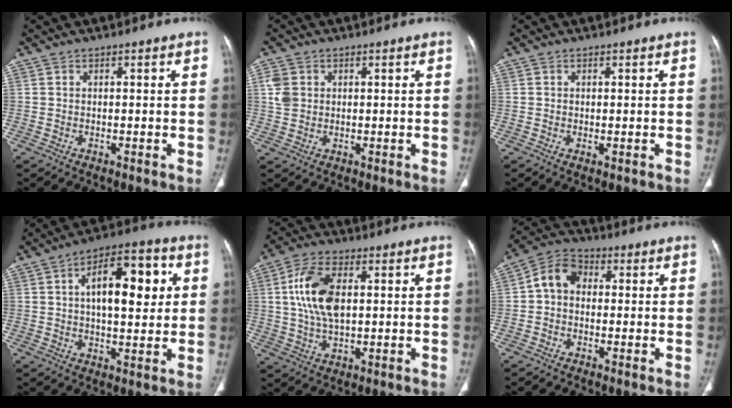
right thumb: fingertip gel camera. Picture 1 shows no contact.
{"total": 4.0, "force": [1.0, 3.4, 2.0], "torque": [-0.035, 0.001, 0.020]}
{"total": 0.8, "force": [-0.1, 0.4, 0.7], "torque": [-0.016, -0.004, -0.001]}
{"total": 14.6, "force": [3.3, 6.8, 12.5], "torque": [-0.162, 0.012, 0.046]}
{"total": 11.6, "force": [1.9, 6.2, 9.6], "torque": [-0.193, 0.004, 0.037]}
{"total": 7.0, "force": [0.2, 5.5, 4.4], "torque": [-0.065, 0.022, -0.011]}